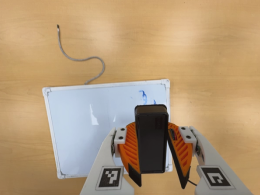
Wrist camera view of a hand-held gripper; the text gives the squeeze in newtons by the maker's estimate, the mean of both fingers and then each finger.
{"total": 8.0, "left": 8.2, "right": 7.8}